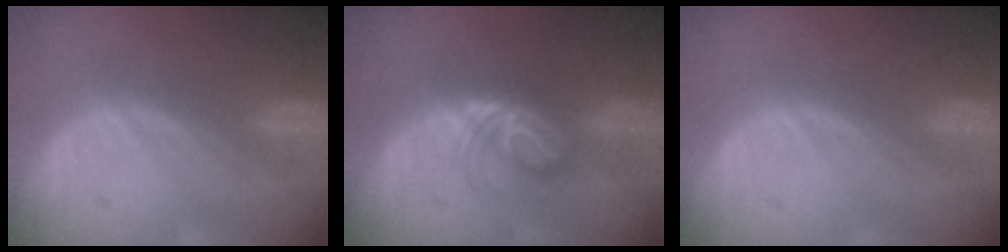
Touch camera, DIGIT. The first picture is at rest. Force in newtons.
{"total": 5.9, "press": 5.2, "slide": 2.9}
{"total": 0.0}